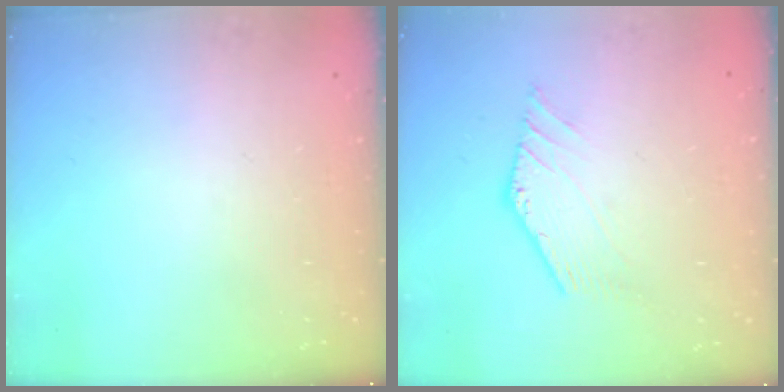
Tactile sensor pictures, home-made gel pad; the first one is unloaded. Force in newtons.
{"total": 0.0}